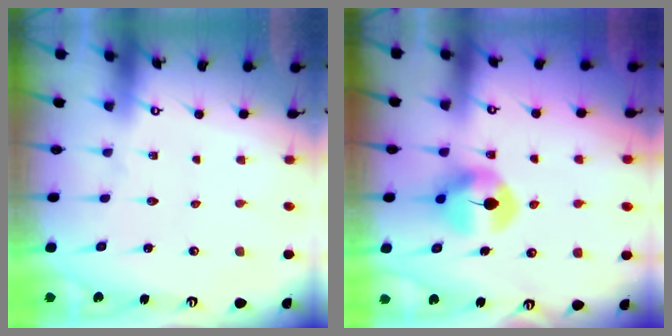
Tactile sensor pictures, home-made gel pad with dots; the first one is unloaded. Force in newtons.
{"total": 7.6, "press": 7.6, "slide": 0.4}